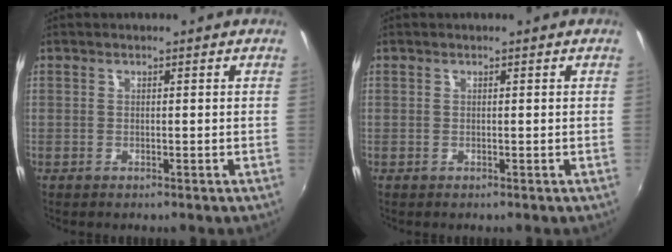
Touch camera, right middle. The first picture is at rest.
{"total": 0.0}